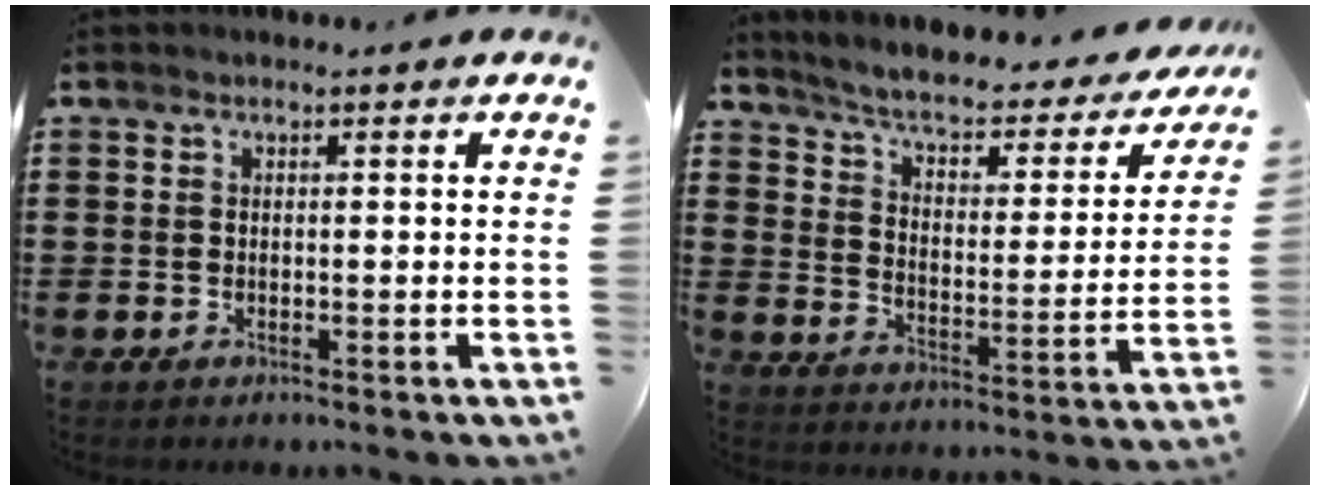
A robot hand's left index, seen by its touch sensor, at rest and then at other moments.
{"total": 4.3, "force": [3.2, 0.9, 2.7], "torque": [-0.068, -0.027, 0.045]}